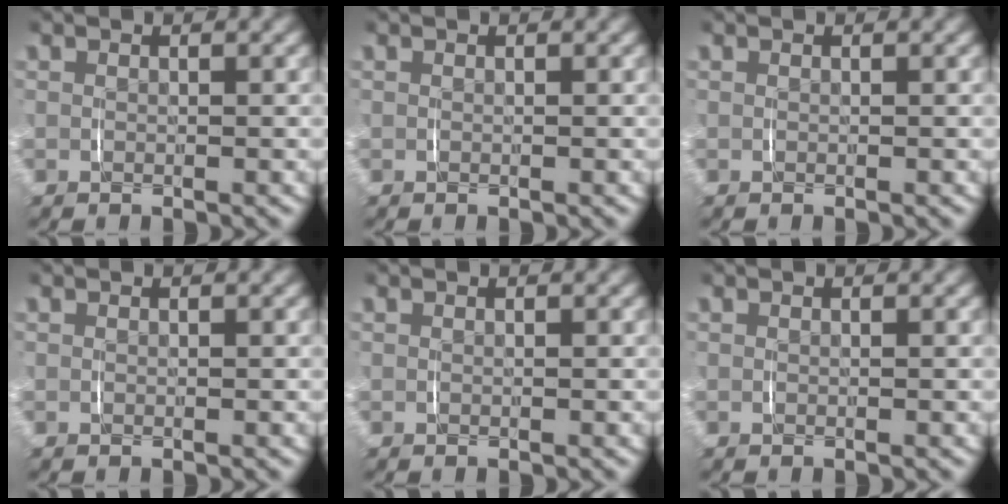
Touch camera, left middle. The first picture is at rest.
{"total": 0.0}
{"total": 0.0}
{"total": 0.0}
{"total": 0.0}
{"total": 0.0}